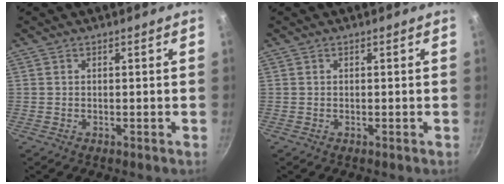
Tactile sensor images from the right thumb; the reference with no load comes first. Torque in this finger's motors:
{"motor_torque": [0.13, 0.13, 0.00, 0.00, 0.00]}